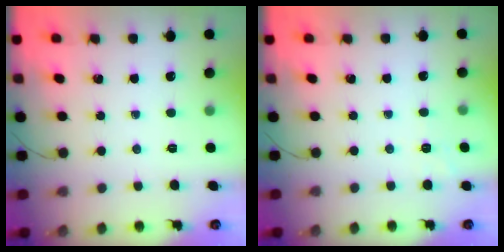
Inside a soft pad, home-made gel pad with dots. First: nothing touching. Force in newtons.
{"total": 2.3, "press": 1.5, "slide": 1.7}